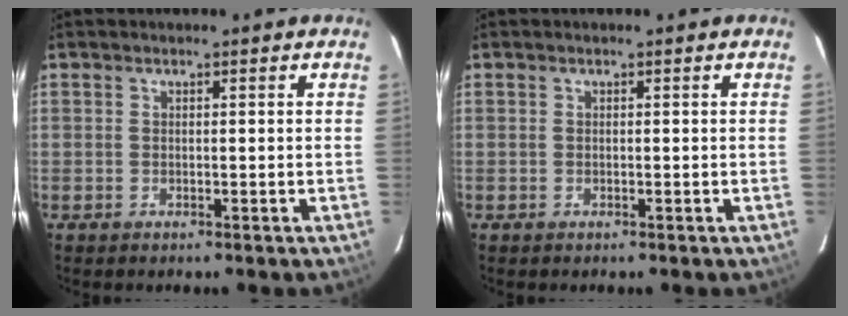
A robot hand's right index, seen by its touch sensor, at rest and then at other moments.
{"total": 0.0}